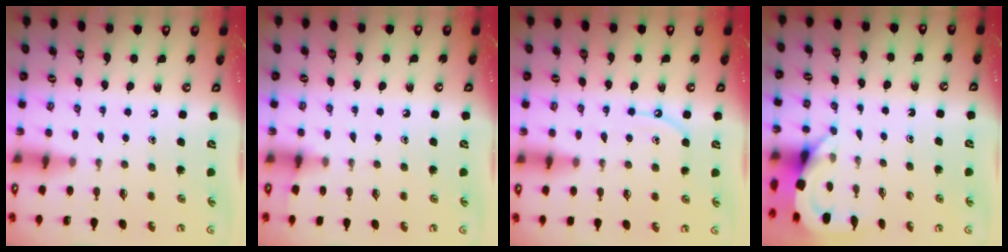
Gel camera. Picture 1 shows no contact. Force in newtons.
{"total": 2.8, "press": 2.8, "slide": 0.5}
{"total": 6.0, "press": 5.9, "slide": 0.7}
{"total": 3.9, "press": 3.8, "slide": 0.3}